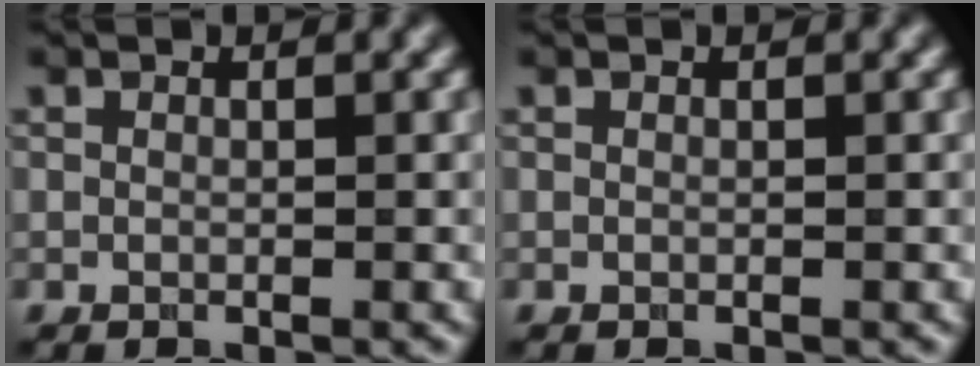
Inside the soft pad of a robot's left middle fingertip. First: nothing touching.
{"total": 0.0}